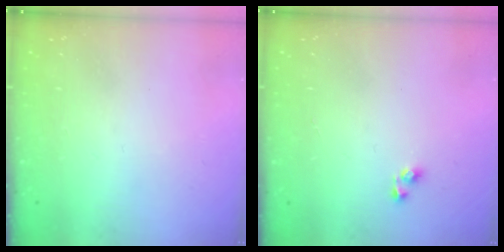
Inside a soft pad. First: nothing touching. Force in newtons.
{"total": 2.9, "press": 2.9, "slide": 0.2}